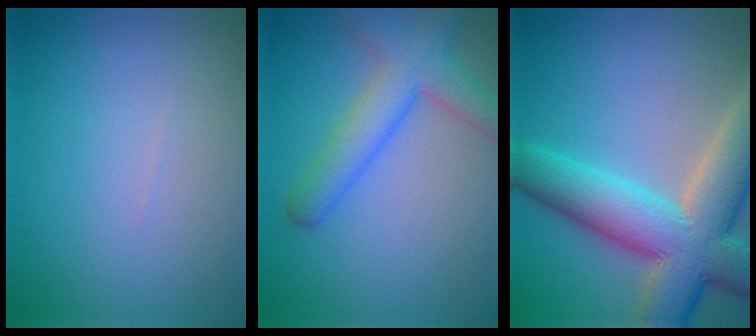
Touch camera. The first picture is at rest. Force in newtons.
{"total": 4.9, "press": 4.9, "slide": 0.3}
{"total": 11.5, "press": 11.5, "slide": 0.7}